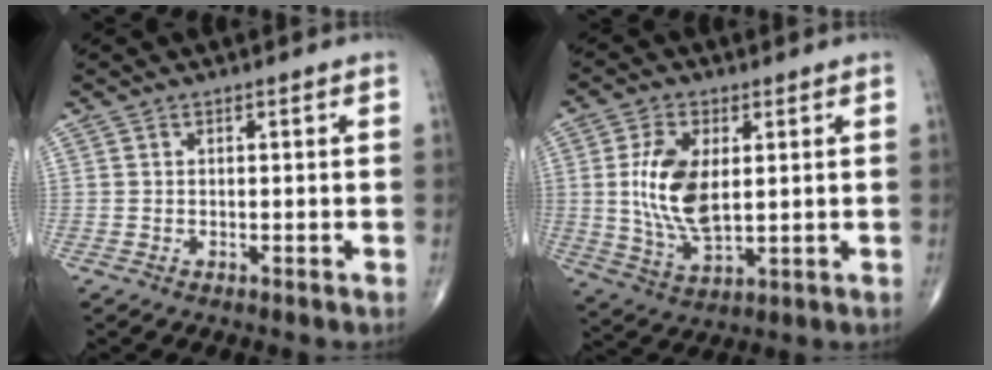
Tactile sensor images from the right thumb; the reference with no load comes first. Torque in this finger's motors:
{"motor_torque": [-0.43, 0.93, 1.12, 0.23, 0.13]}